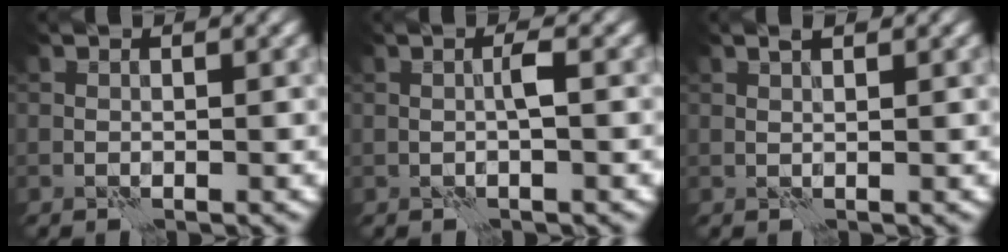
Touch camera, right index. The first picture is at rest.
{"total": 1.2, "force": [-0.1, 0.0, 1.2], "torque": [-0.023, 0.006, -0.001]}
{"total": 0.9, "force": [0.7, 0.1, 0.5], "torque": [-0.011, 0.003, 0.012]}